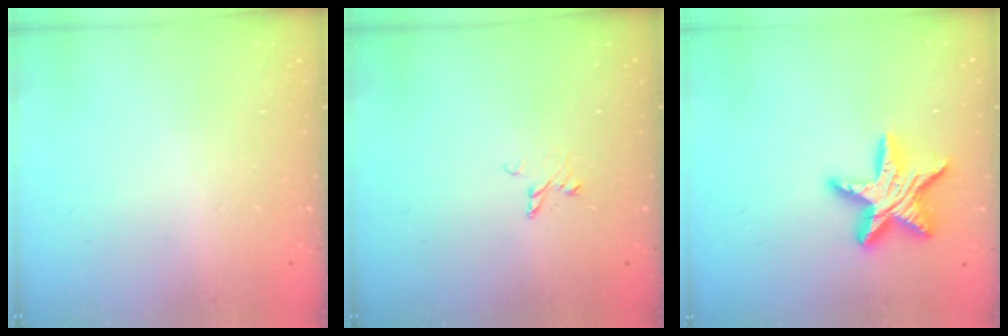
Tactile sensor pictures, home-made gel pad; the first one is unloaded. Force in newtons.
{"total": 3.5, "press": 3.5, "slide": 0.4}
{"total": 15.5, "press": 15.5, "slide": 0.9}